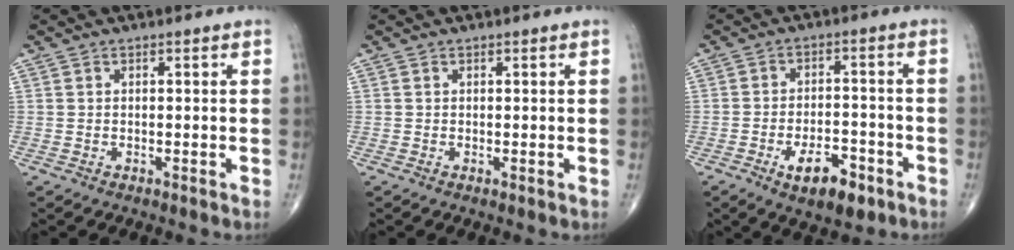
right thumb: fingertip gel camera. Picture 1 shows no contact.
{"total": 0.0}
{"total": 8.4, "force": [-4.3, 3.8, 6.1], "torque": [-0.086, 0.022, -0.063]}